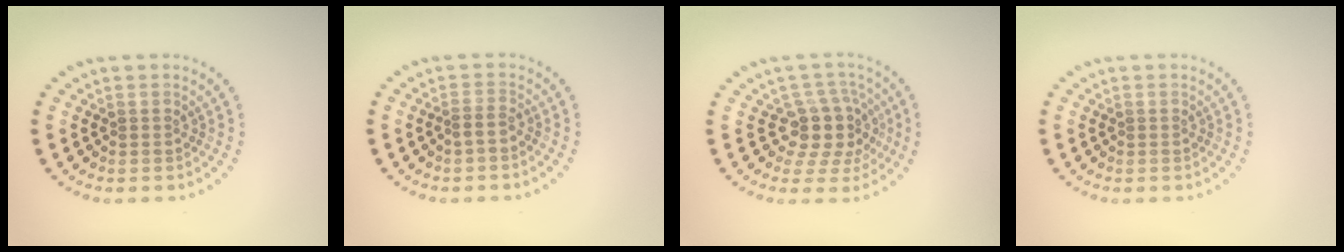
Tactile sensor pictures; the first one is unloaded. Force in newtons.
{"total": 1.0, "press": 0.7, "slide": 0.7}
{"total": 4.2, "press": 3.4, "slide": 2.5}
{"total": 0.0}